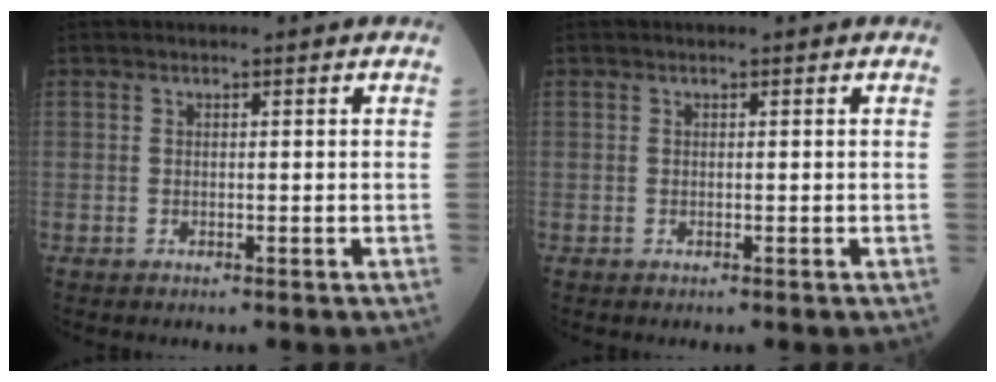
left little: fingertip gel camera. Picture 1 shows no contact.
{"total": 0.0}